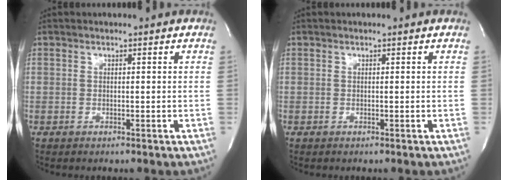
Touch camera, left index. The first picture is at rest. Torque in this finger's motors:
{"motor_torque": [-0.03, 0.11, 0.01, 0.00]}